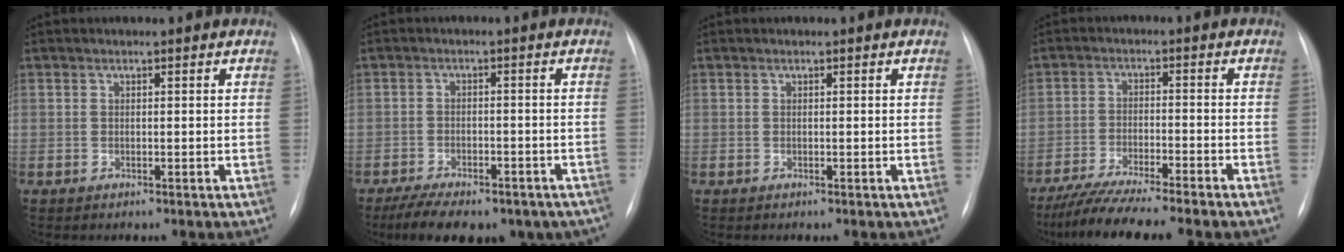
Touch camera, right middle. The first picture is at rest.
{"total": 17.6, "force": [-13.2, 7.5, 8.8], "torque": [-0.144, -0.007, -0.172]}
{"total": 0.0}
{"total": 11.0, "force": [-9.2, -0.3, 5.9], "torque": [-0.091, -0.027, -0.149]}